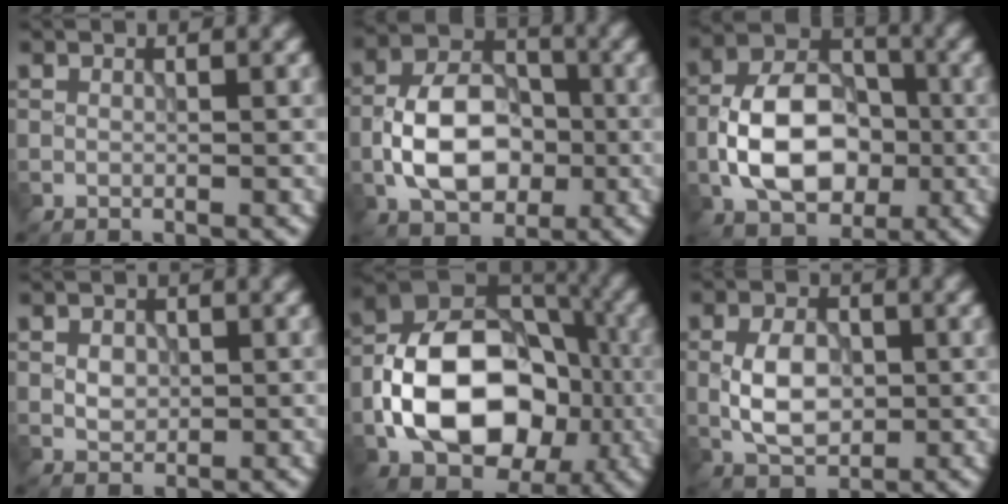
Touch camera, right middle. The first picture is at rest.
{"total": 7.8, "force": [-1.8, 5.1, 5.7], "torque": [-0.103, 0.010, -0.035]}
{"total": 8.9, "force": [-2.0, 5.8, 6.4], "torque": [-0.115, 0.014, -0.041]}
{"total": 1.7, "force": [0.1, 1.3, 1.0], "torque": [-0.018, 0.000, 0.002]}
{"total": 13.5, "force": [-3.1, 9.3, 9.2], "torque": [-0.148, 0.004, -0.069]}
{"total": 4.7, "force": [-0.4, 3.0, 3.6], "torque": [-0.069, 0.001, -0.009]}